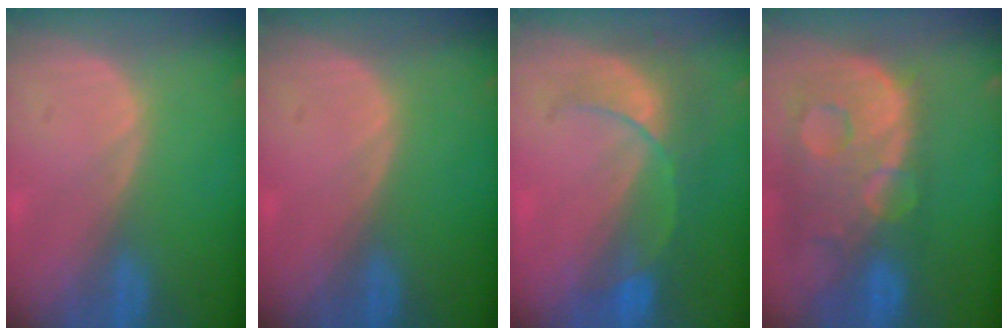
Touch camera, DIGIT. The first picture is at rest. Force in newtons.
{"total": 0.0}
{"total": 8.0, "press": 7.1, "slide": 3.8}
{"total": 13.6, "press": 11.1, "slide": 8.0}